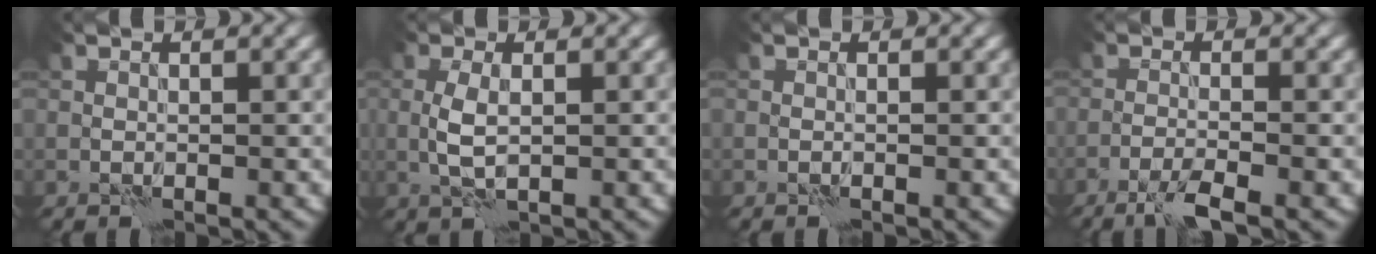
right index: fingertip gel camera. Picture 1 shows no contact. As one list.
[{"total": 2.6, "force": [-0.1, 1.0, 2.4], "torque": [-0.057, 0.001, -0.002]}, {"total": 0.0}, {"total": 2.8, "force": [-1.8, 0.3, 2.1], "torque": [-0.038, 0.001, -0.043]}]